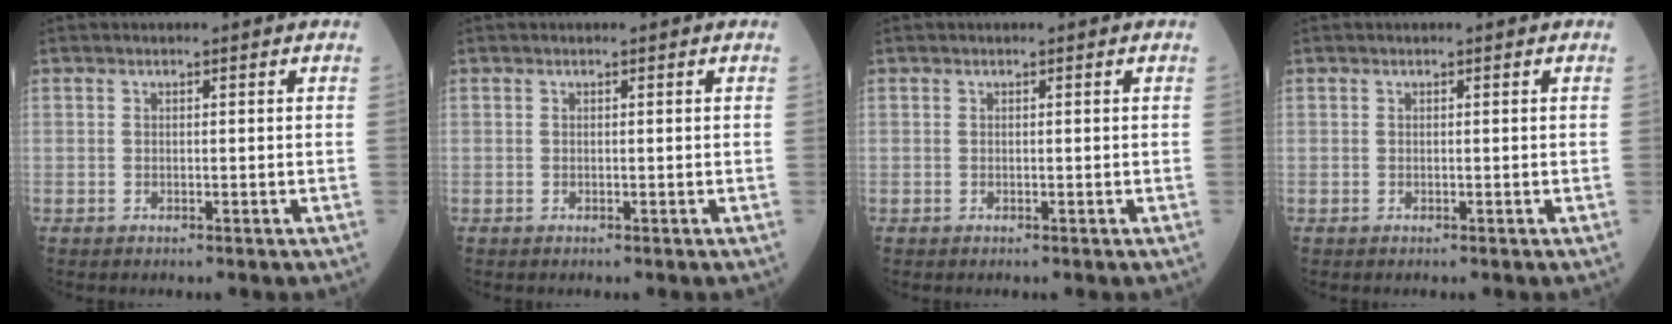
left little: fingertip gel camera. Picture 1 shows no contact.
{"total": 0.0}
{"total": 0.0}
{"total": 0.0}